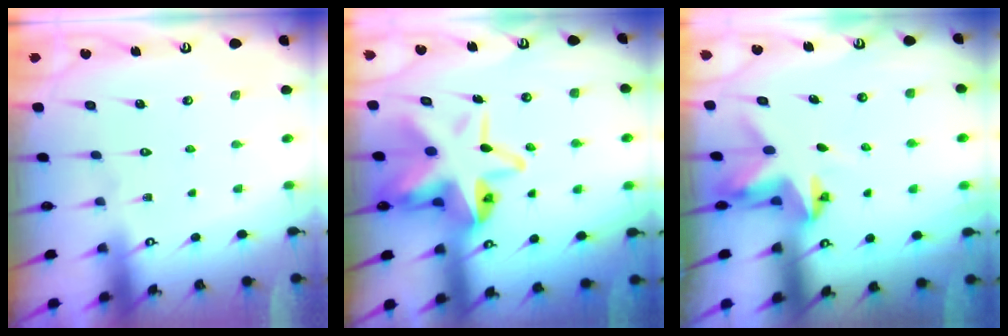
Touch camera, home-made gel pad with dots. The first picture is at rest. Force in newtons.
{"total": 15.6, "press": 15.4, "slide": 2.7}
{"total": 3.4, "press": 3.3, "slide": 0.3}